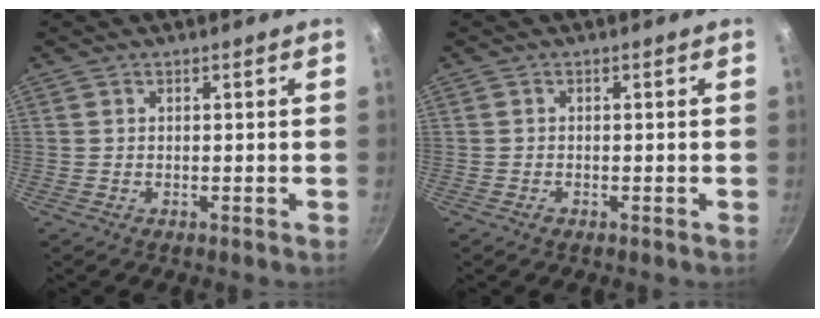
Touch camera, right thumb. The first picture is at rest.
{"total": 0.8, "force": [-0.5, 0.6, 0.3], "torque": [-0.005, 0.003, -0.010]}